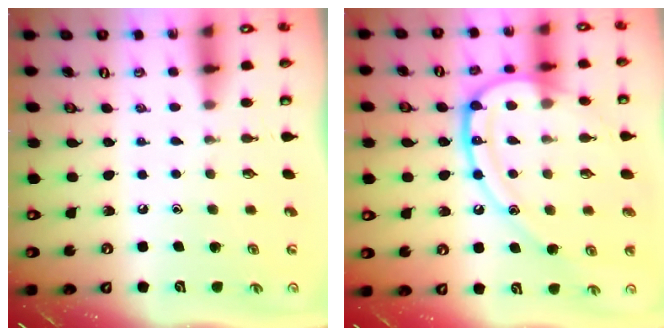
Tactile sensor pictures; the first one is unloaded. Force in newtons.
{"total": 17.4, "press": 17.3, "slide": 1.6}